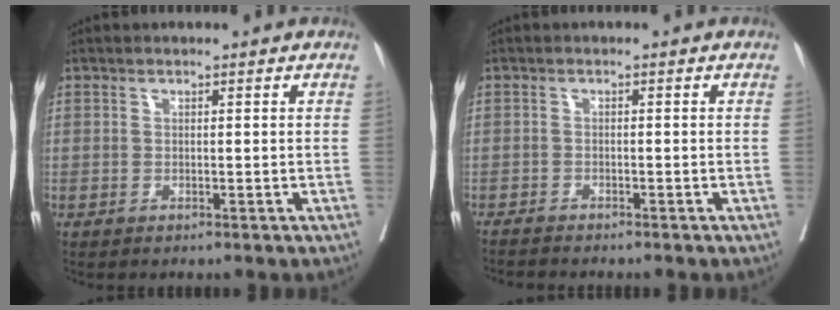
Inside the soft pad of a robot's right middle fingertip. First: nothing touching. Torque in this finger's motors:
{"motor_torque": [1.05, -1.10, -0.02, -0.05]}